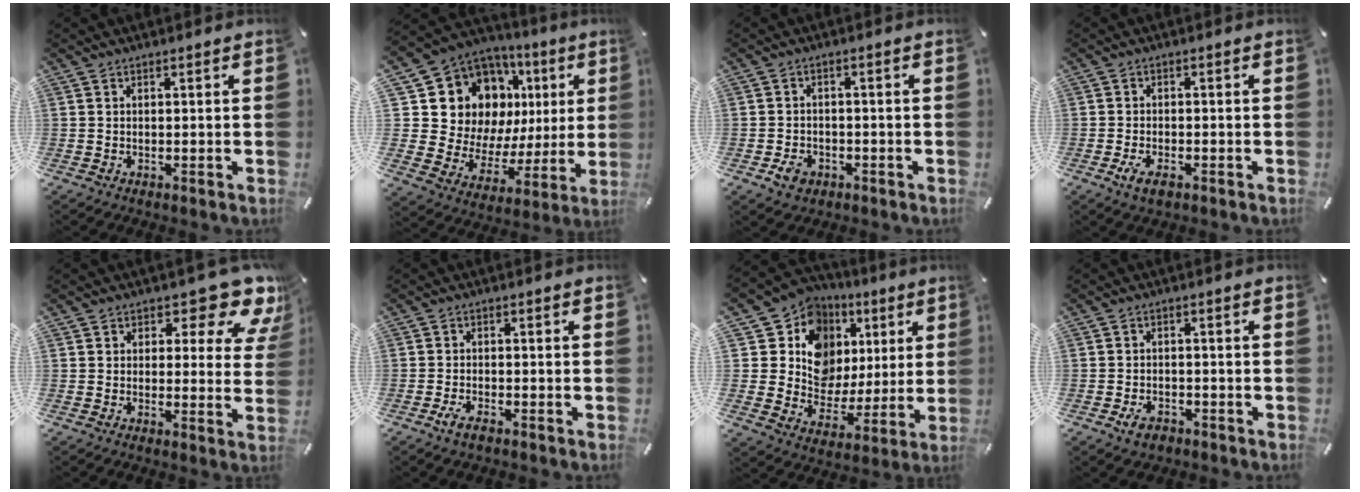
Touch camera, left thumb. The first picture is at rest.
{"total": 18.4, "force": [8.0, 14.4, 8.3], "torque": [-0.151, -0.059, 0.169]}
{"total": 3.9, "force": [-1.9, 3.0, 1.6], "torque": [-0.032, 0.006, -0.035]}
{"total": 3.4, "force": [-1.8, 1.6, 2.3], "torque": [-0.051, 0.003, -0.035]}
{"total": 10.7, "force": [7.1, 4.8, 6.4], "torque": [-0.080, -0.049, 0.120]}
{"total": 3.0, "force": [-2.0, 1.3, 1.9], "torque": [-0.044, 0.004, -0.041]}
{"total": 13.3, "force": [5.1, 11.5, 4.2], "torque": [-0.061, -0.056, 0.101]}
{"total": 3.5, "force": [-2.1, 2.3, 1.7], "torque": [-0.034, 0.009, -0.040]}